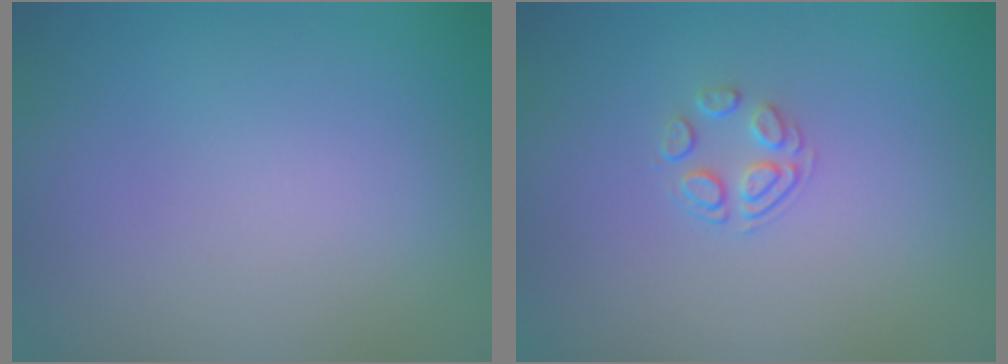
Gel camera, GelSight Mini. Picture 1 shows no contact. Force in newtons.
{"total": 1.7, "press": 1.0, "slide": 1.4}